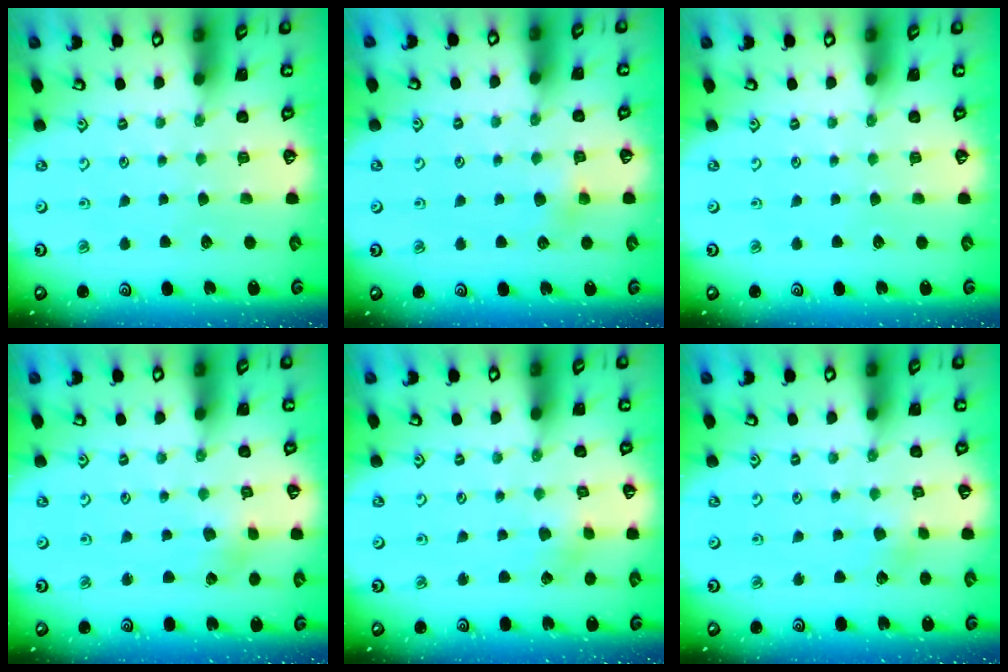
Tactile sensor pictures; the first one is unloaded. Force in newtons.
{"total": 3.4, "press": 3.4, "slide": 0.3}
{"total": 0.0}
{"total": 1.8, "press": 1.8, "slide": 0.2}
{"total": 1.7, "press": 1.7, "slide": 0.1}
{"total": 2.6, "press": 2.6, "slide": 0.2}